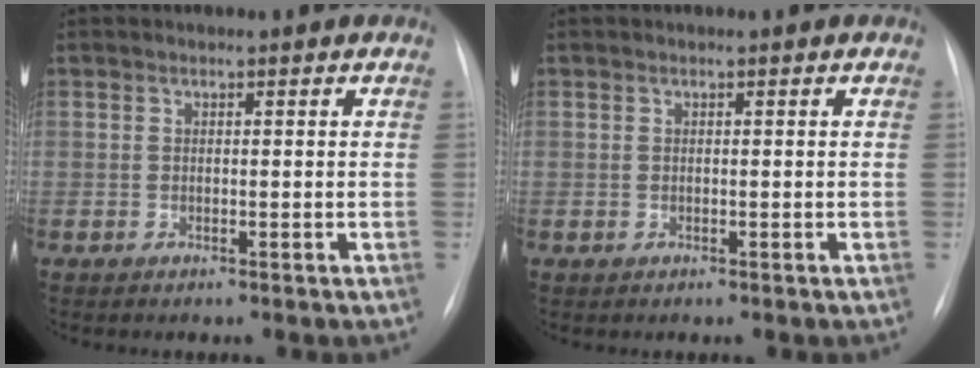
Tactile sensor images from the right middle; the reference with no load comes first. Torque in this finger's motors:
{"motor_torque": [0.34, -0.65, 0.05, 0.01]}